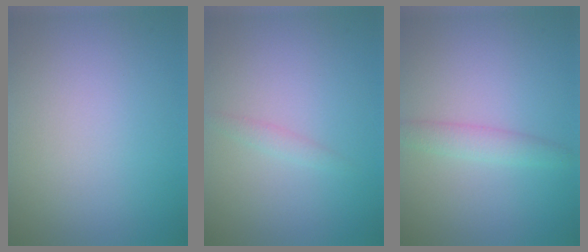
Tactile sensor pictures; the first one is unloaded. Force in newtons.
{"total": 0.9, "press": 0.9, "slide": 0.1}
{"total": 2.0, "press": 2.0, "slide": 0.0}